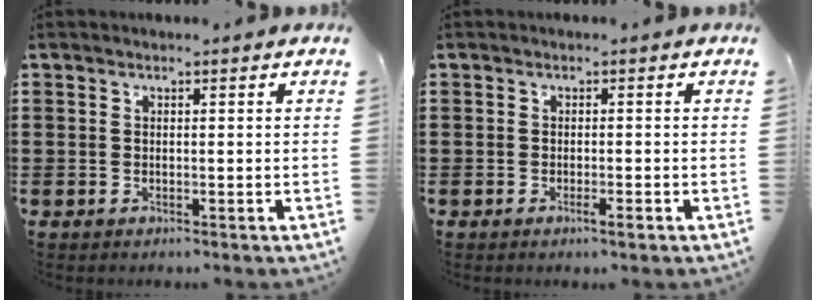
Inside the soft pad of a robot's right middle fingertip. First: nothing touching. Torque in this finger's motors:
{"motor_torque": [0.67, -0.29, 0.07, 0.09]}